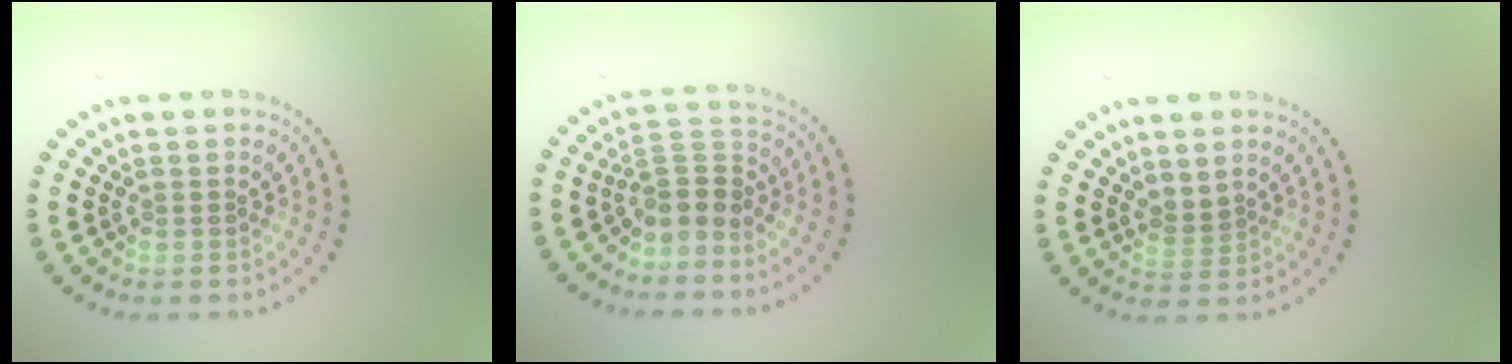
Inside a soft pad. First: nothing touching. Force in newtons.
{"total": 2.8, "press": 2.1, "slide": 2.0}
{"total": 1.4, "press": 0.9, "slide": 1.0}